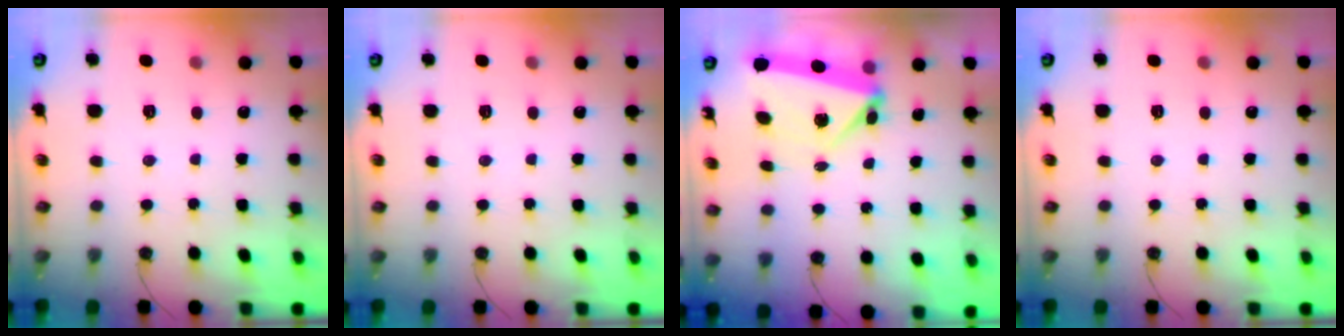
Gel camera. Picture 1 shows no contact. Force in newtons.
{"total": 0.0}
{"total": 5.5, "press": 5.4, "slide": 0.9}
{"total": 0.0}